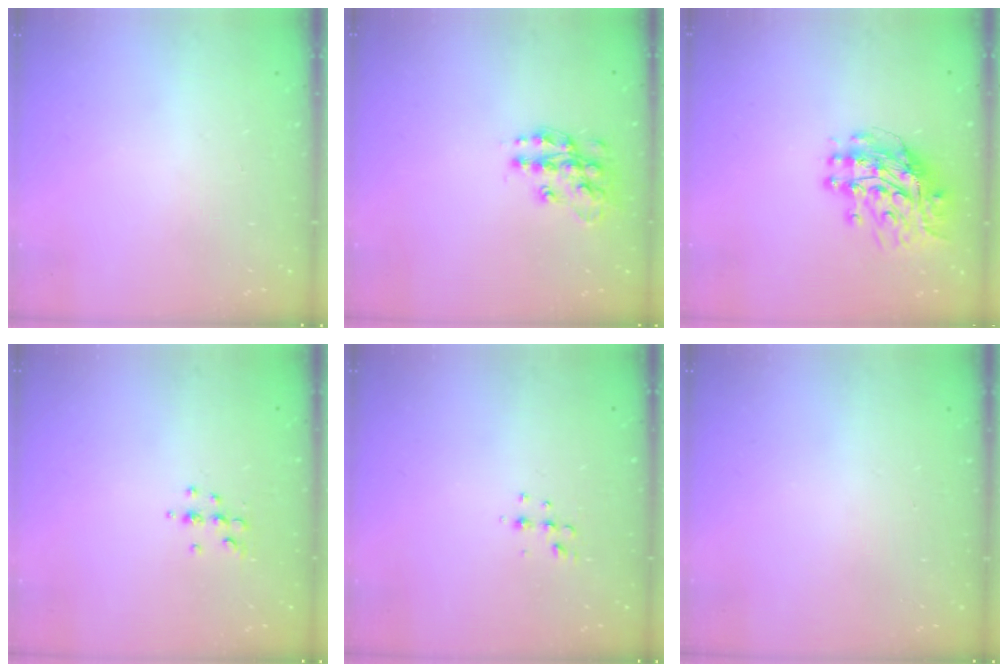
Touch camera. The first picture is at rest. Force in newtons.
{"total": 13.3, "press": 13.3, "slide": 0.9}
{"total": 11.7, "press": 11.6, "slide": 1.2}
{"total": 5.0, "press": 4.8, "slide": 1.4}
{"total": 4.9, "press": 4.8, "slide": 1.0}
{"total": 0.0}